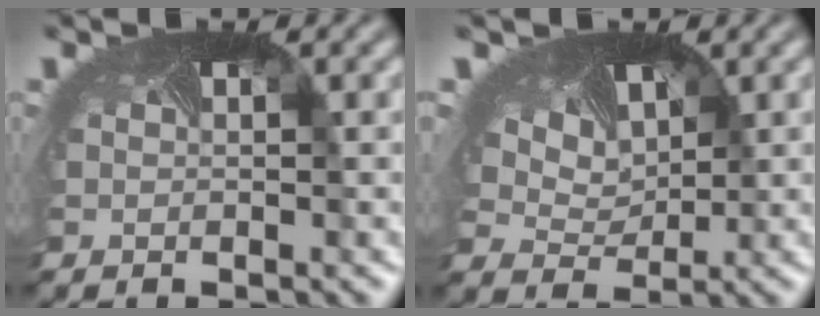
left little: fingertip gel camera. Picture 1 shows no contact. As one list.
[{"total": 6.5, "force": [3.8, 4.1, 3.2], "torque": [-0.083, 0.011, 0.060]}]